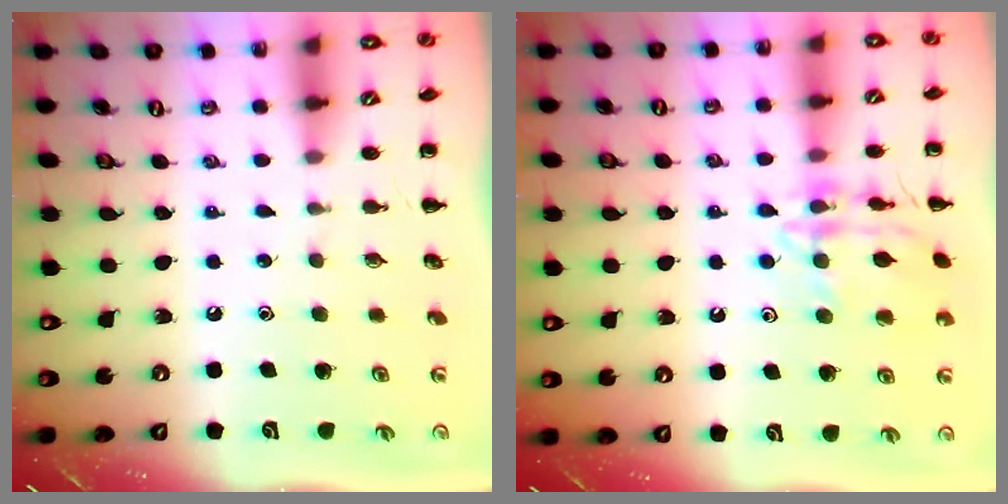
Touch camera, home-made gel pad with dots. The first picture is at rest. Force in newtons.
{"total": 13.5, "press": 13.5, "slide": 1.1}